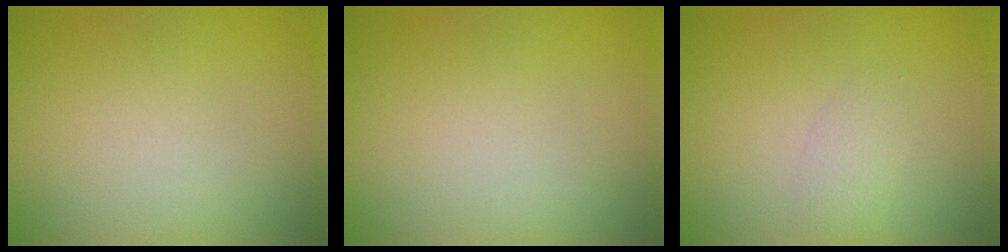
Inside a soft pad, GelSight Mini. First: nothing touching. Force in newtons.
{"total": 0.0}
{"total": 1.5, "press": 1.5, "slide": 0.1}